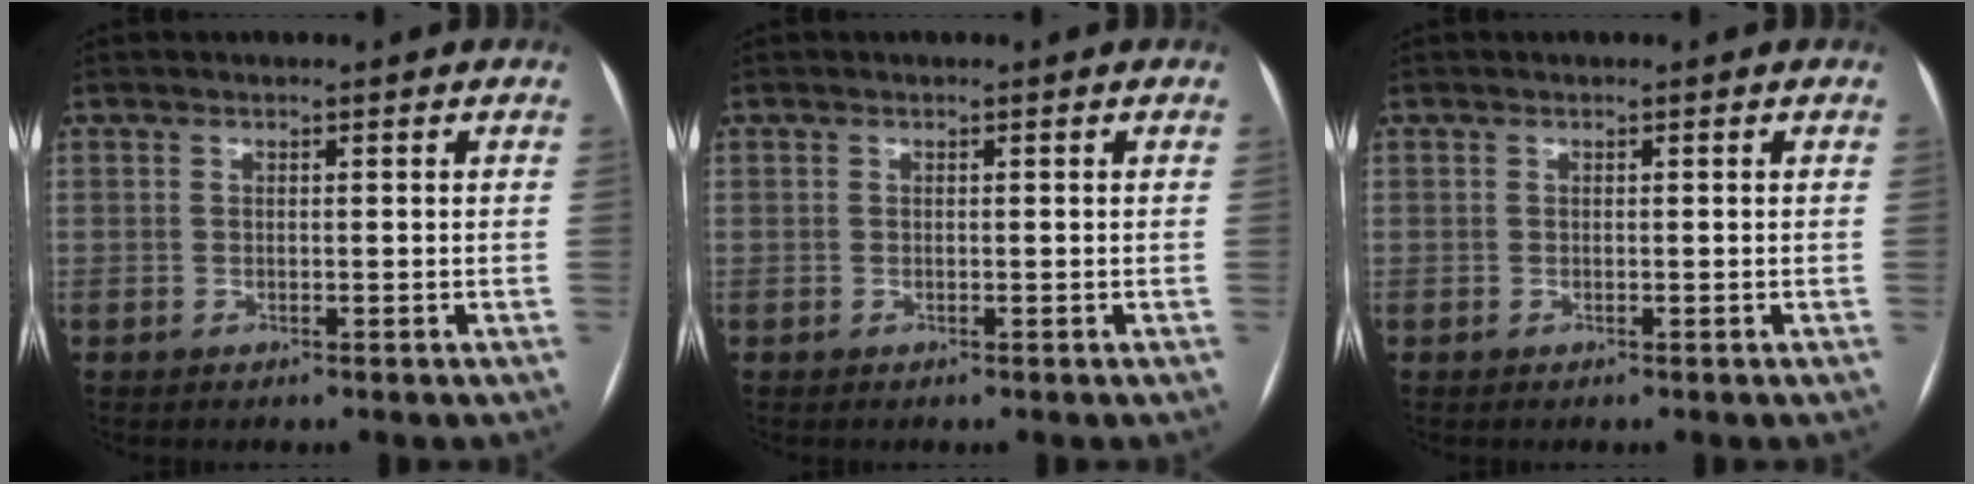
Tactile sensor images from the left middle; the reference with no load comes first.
{"total": 0.0}
{"total": 0.0}